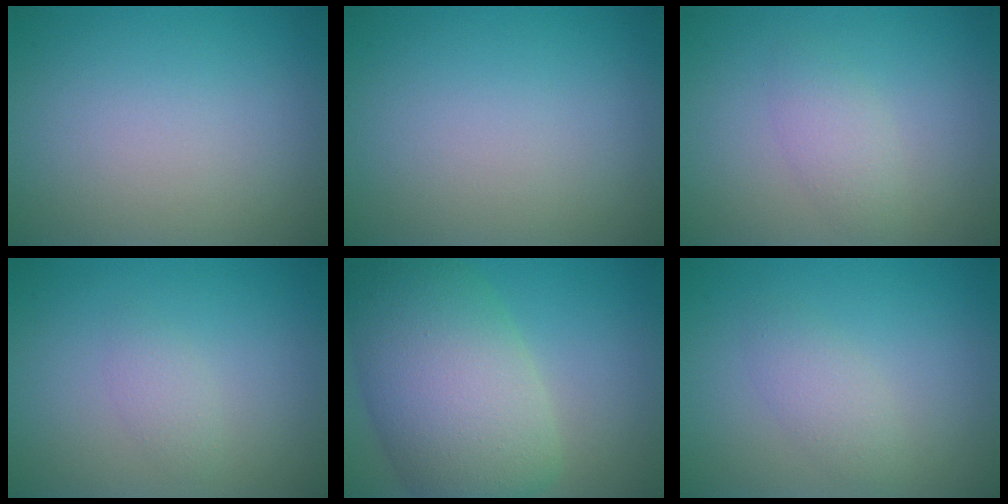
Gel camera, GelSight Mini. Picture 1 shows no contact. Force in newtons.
{"total": 0.0}
{"total": 1.7, "press": 1.7, "slide": 0.1}
{"total": 1.2, "press": 1.2, "slide": 0.1}
{"total": 10.8, "press": 10.8, "slide": 0.4}
{"total": 1.9, "press": 1.9, "slide": 0.1}